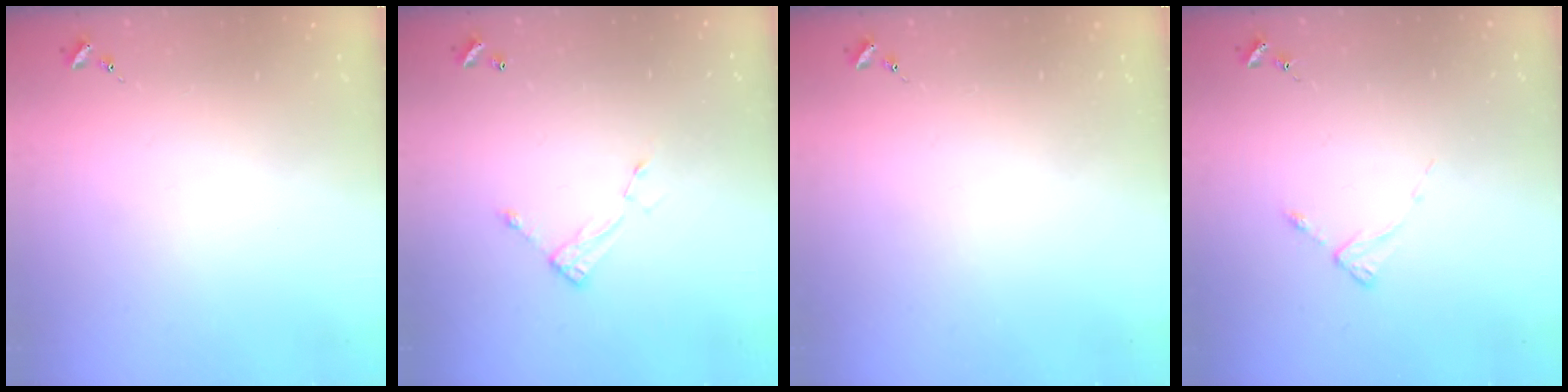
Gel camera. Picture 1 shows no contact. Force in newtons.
{"total": 4.7, "press": 4.6, "slide": 0.4}
{"total": 0.0}
{"total": 2.4, "press": 2.4, "slide": 0.3}